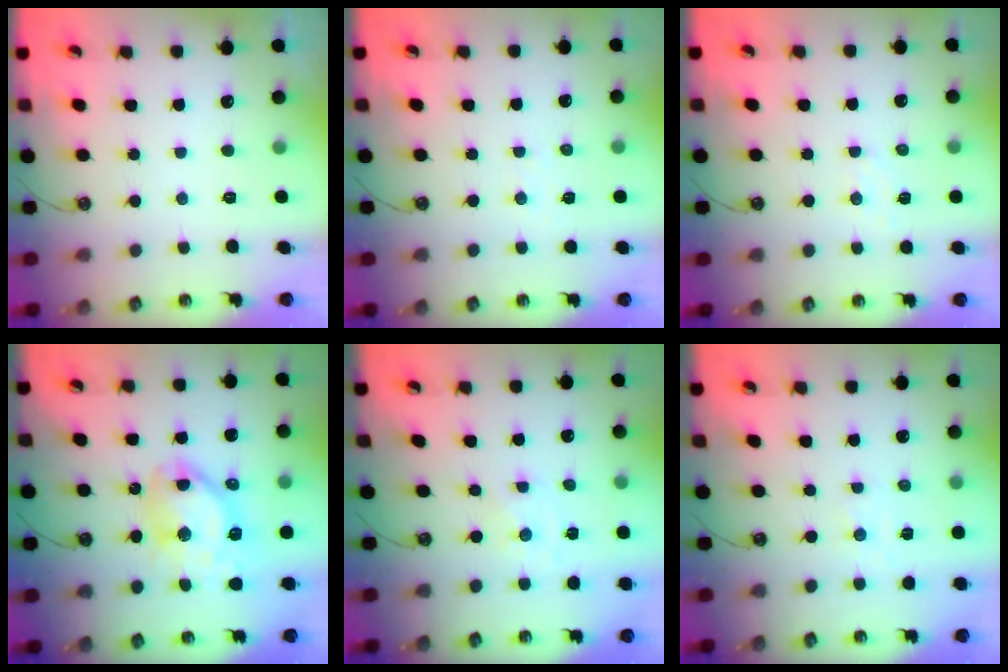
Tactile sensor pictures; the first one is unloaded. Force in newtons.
{"total": 4.0, "press": 4.0, "slide": 0.5}
{"total": 5.8, "press": 5.8, "slide": 0.8}
{"total": 12.8, "press": 12.7, "slide": 1.5}
{"total": 0.0}
{"total": 1.1, "press": 1.0, "slide": 0.2}